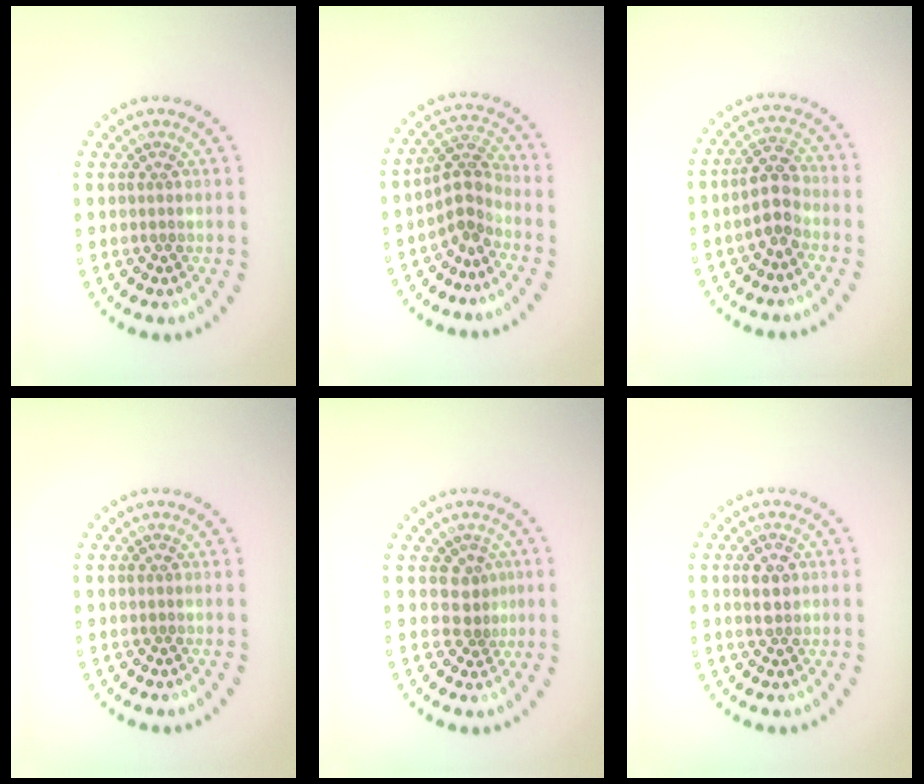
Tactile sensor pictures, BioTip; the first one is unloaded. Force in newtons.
{"total": 2.8, "press": 1.9, "slide": 2.0}
{"total": 2.7, "press": 2.6, "slide": 0.9}
{"total": 0.0}
{"total": 2.0, "press": 1.3, "slide": 1.5}
{"total": 1.9, "press": 1.8, "slide": 0.3}